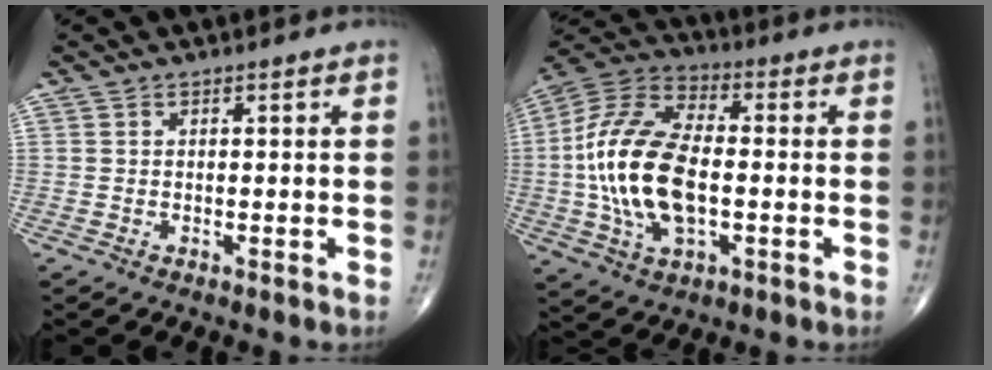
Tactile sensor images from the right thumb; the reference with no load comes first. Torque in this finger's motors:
{"motor_torque": [-0.30, 1.26, 1.62, 0.11, 0.30]}